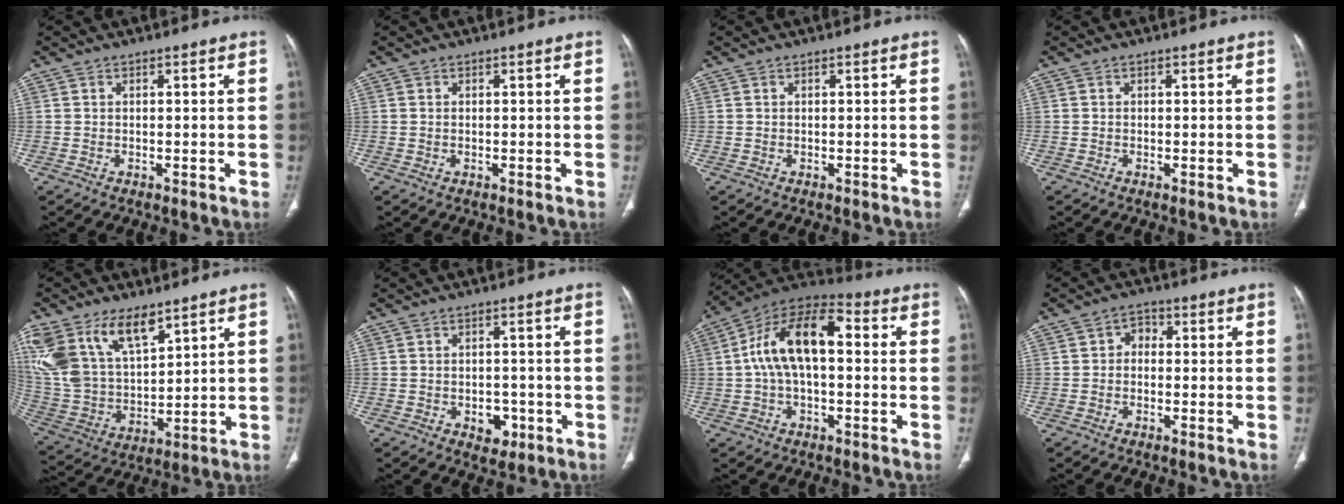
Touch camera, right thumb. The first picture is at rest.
{"total": 0.0}
{"total": 0.0}
{"total": 0.0}
{"total": 19.4, "force": [11.1, 10.2, 12.1], "torque": [-0.238, -0.028, 0.231]}
{"total": 4.3, "force": [-1.7, 3.1, 2.5], "torque": [-0.013, 0.008, -0.016]}
{"total": 15.0, "force": [1.2, 7.7, 12.8], "torque": [-0.224, 0.045, 0.010]}
{"total": 2.7, "force": [-0.2, 2.2, 1.5], "torque": [-0.008, 0.013, -0.016]}